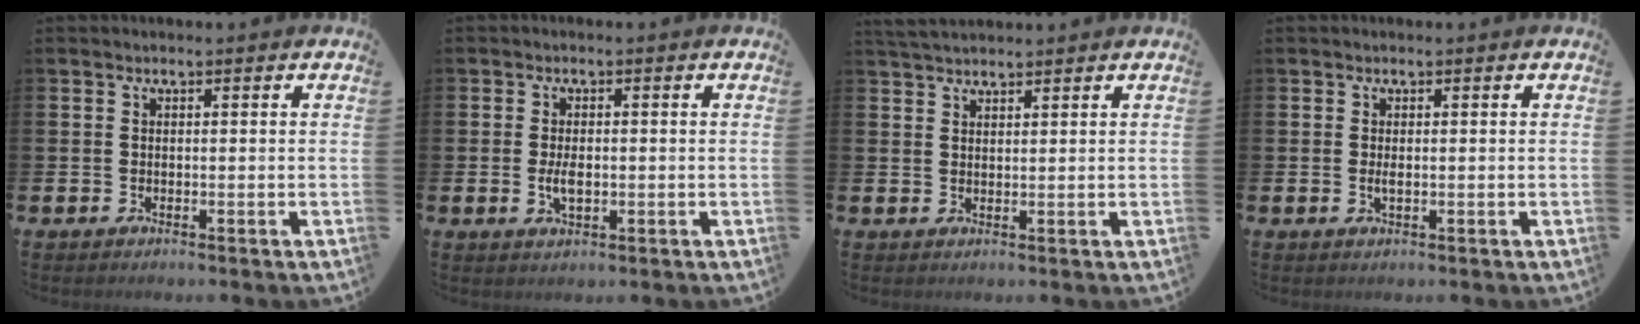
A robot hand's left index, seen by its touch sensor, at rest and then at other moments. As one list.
[{"total": 3.0, "force": [-0.3, 1.4, 2.6], "torque": [-0.040, -0.002, -0.007]}, {"total": 2.7, "force": [2.6, 0.5, 0.5], "torque": [-0.013, -0.006, 0.049]}, {"total": 0.9, "force": [0.0, 0.3, 0.9], "torque": [-0.015, 0.001, -0.001]}]